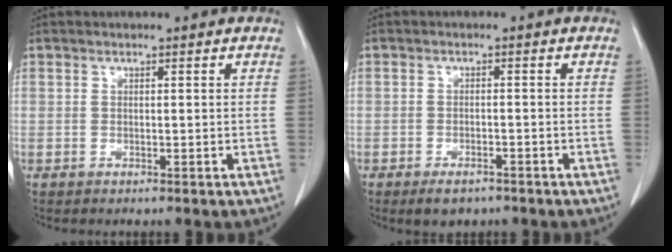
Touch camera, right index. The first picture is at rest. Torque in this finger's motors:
{"motor_torque": [0.28, -0.25, 0.07, 0.03]}